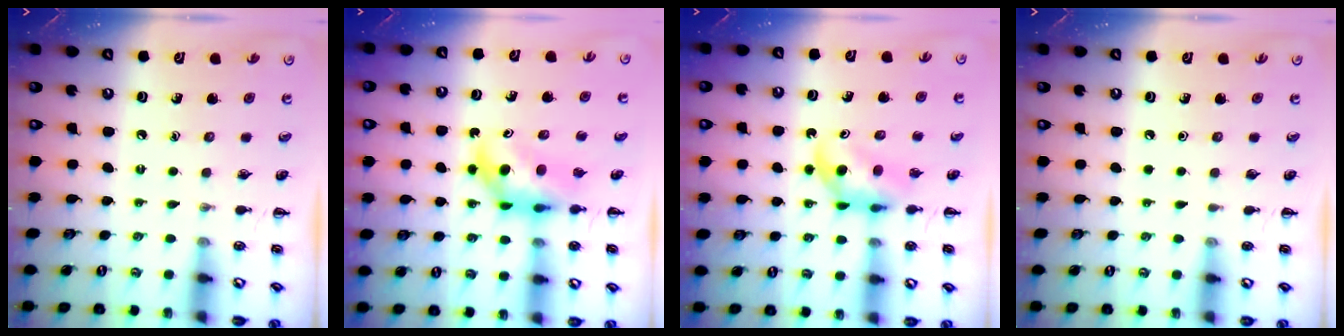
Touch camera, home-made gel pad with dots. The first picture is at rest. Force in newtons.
{"total": 5.7, "press": 5.5, "slide": 1.4}
{"total": 5.0, "press": 4.9, "slide": 0.7}
{"total": 0.0}